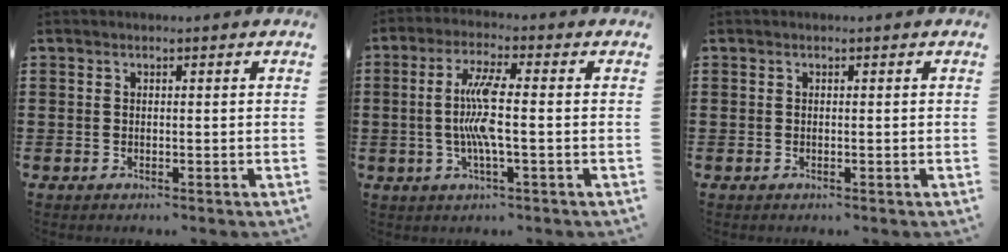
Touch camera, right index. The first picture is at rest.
{"total": 7.1, "force": [-0.6, 0.8, 7.1], "torque": [-0.157, -0.011, -0.023]}
{"total": 0.0}